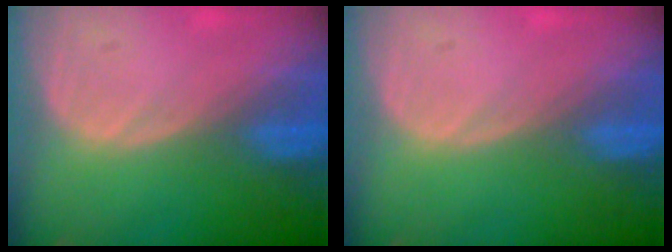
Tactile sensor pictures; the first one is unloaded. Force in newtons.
{"total": 0.0}